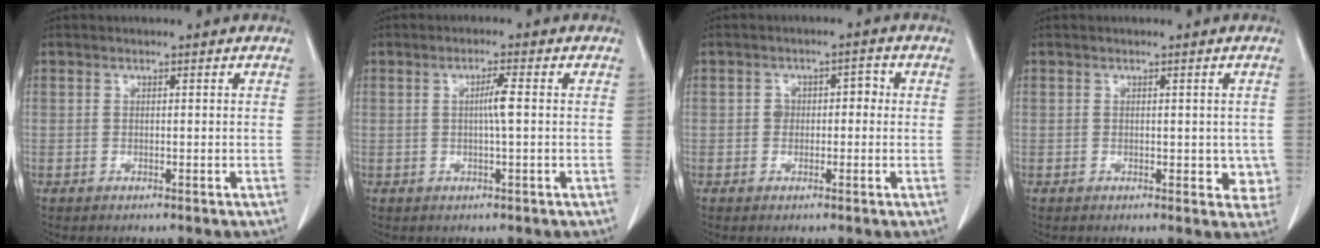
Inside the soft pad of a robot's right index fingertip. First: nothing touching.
{"total": 2.7, "force": [0.1, -0.3, 2.7], "torque": [-0.048, 0.000, 0.001]}
{"total": 3.0, "force": [0.0, 2.2, 2.0], "torque": [-0.025, 0.023, 0.000]}
{"total": 3.2, "force": [0.1, 2.3, 2.2], "torque": [-0.001, 0.000, 0.002]}